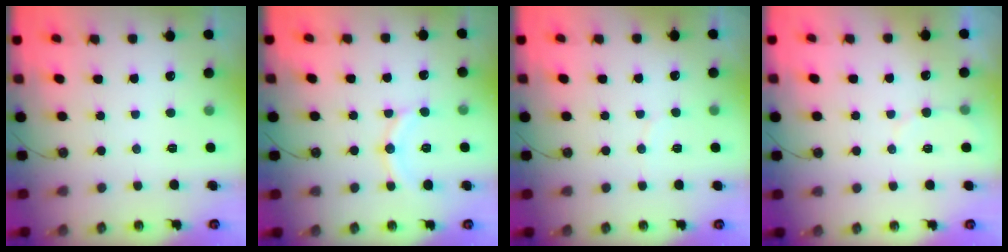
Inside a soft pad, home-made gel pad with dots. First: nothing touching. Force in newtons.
{"total": 11.1, "press": 11.1, "slide": 1.0}
{"total": 3.2, "press": 3.2, "slide": 0.3}
{"total": 3.2, "press": 3.2, "slide": 0.3}